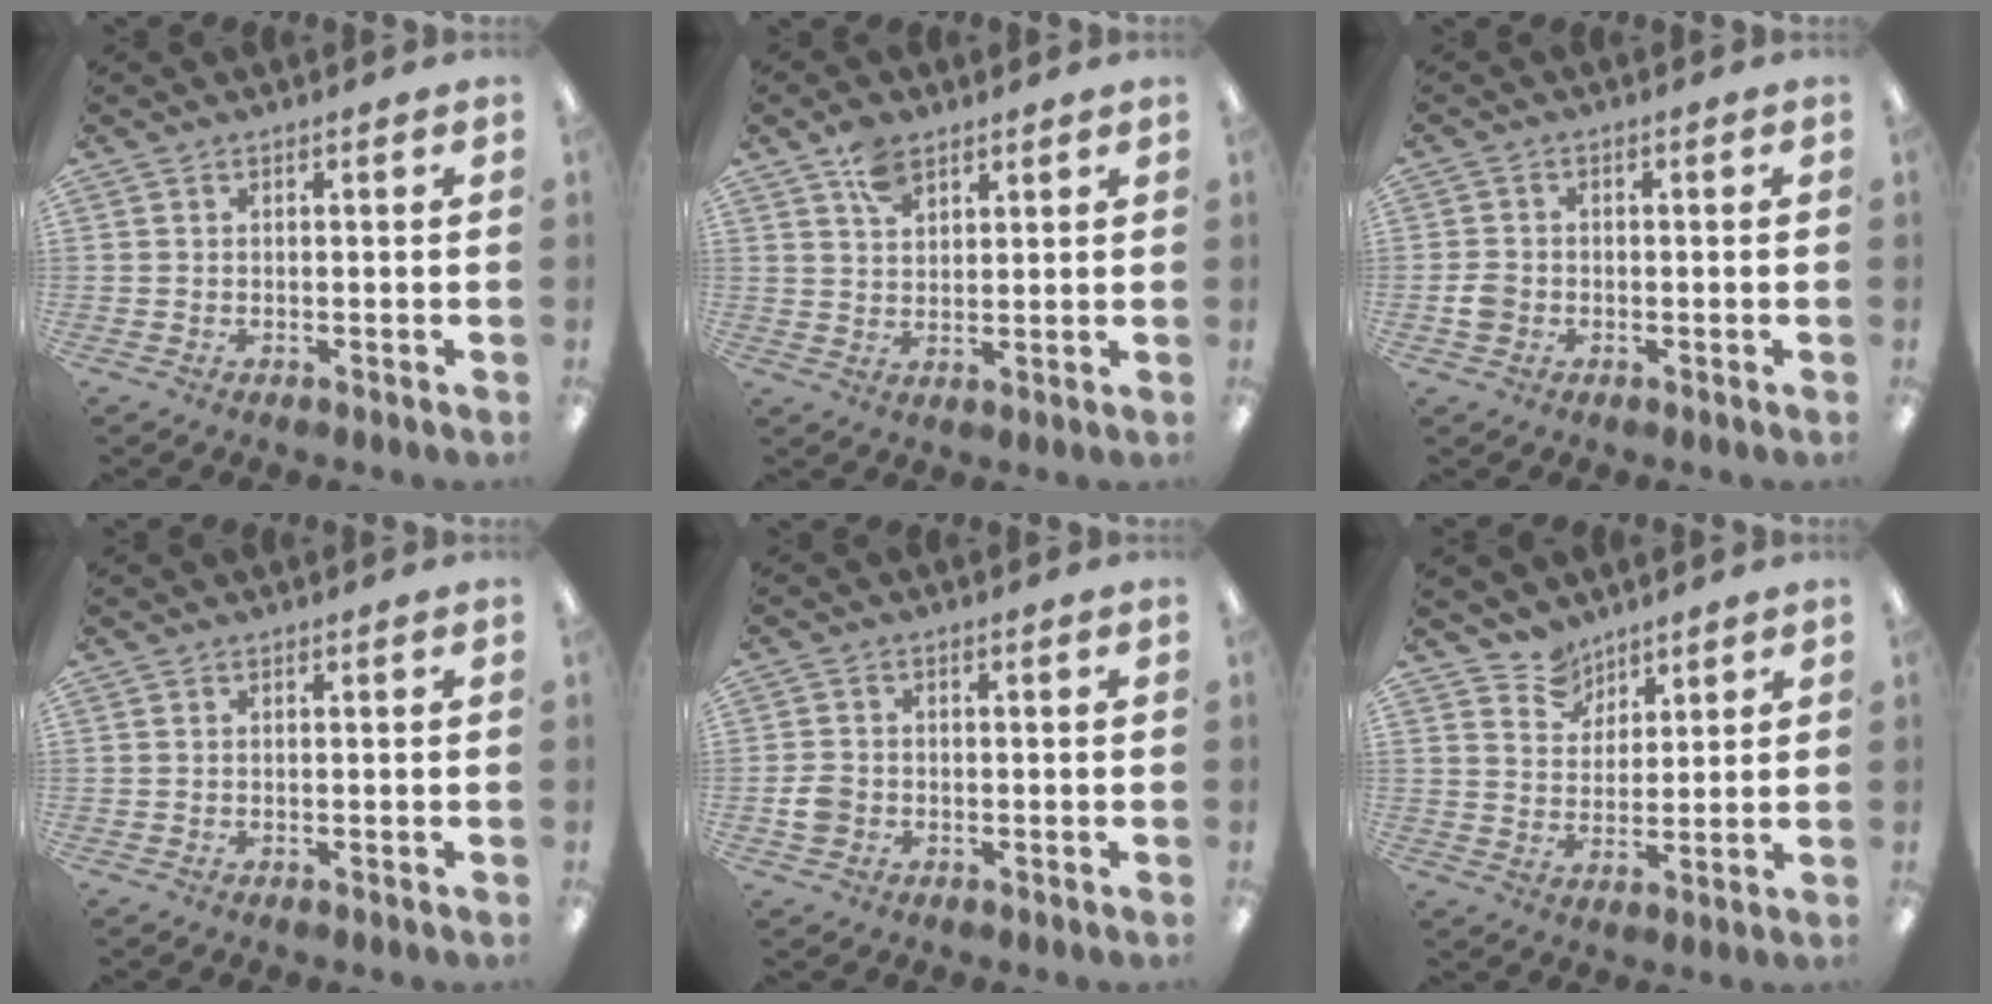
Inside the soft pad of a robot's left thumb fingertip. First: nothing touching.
{"total": 5.9, "force": [3.9, 3.4, 2.8], "torque": [-0.051, -0.009, 0.073]}
{"total": 2.9, "force": [-0.8, 2.4, 1.3], "torque": [-0.021, 0.006, -0.015]}
{"total": 0.0}
{"total": 3.6, "force": [-1.0, 3.0, 1.8], "torque": [-0.028, 0.008, -0.016]}
{"total": 7.2, "force": [6.0, 4.0, 0.0], "torque": [-0.015, -0.039, 0.115]}